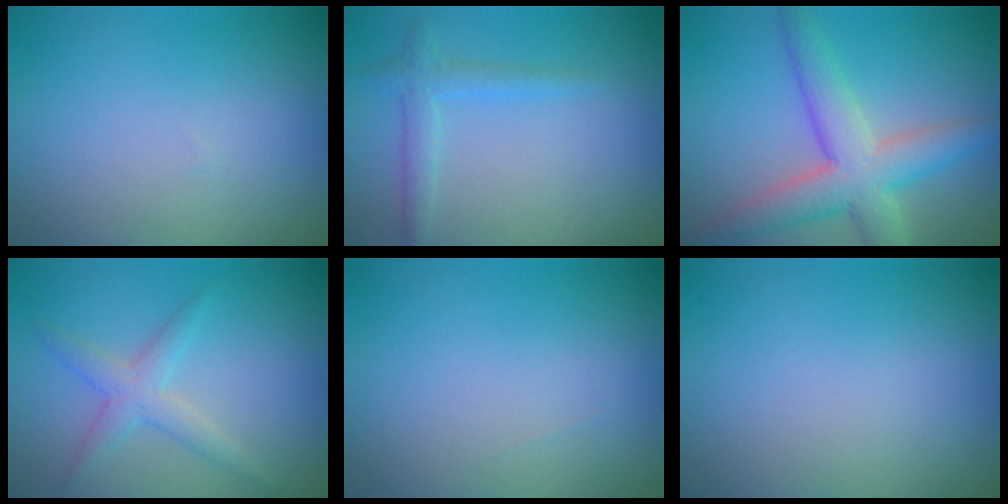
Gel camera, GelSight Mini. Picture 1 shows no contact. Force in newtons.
{"total": 1.9, "press": 1.9, "slide": 0.1}
{"total": 6.1, "press": 6.1, "slide": 0.1}
{"total": 2.4, "press": 2.4, "slide": 0.0}
{"total": 0.0}
{"total": 0.0}